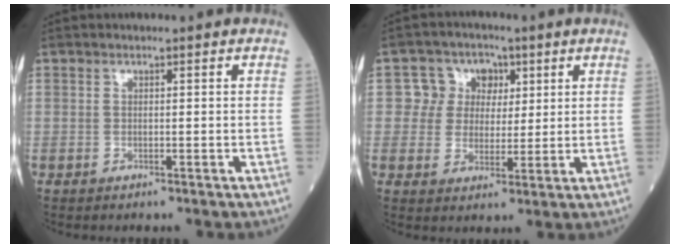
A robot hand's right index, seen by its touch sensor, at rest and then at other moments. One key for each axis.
{"total": 6.1, "fx": 1.8, "fy": 5.7, "fz": 1.1, "tx": -0.007, "ty": 0.023, "tz": 0.029}